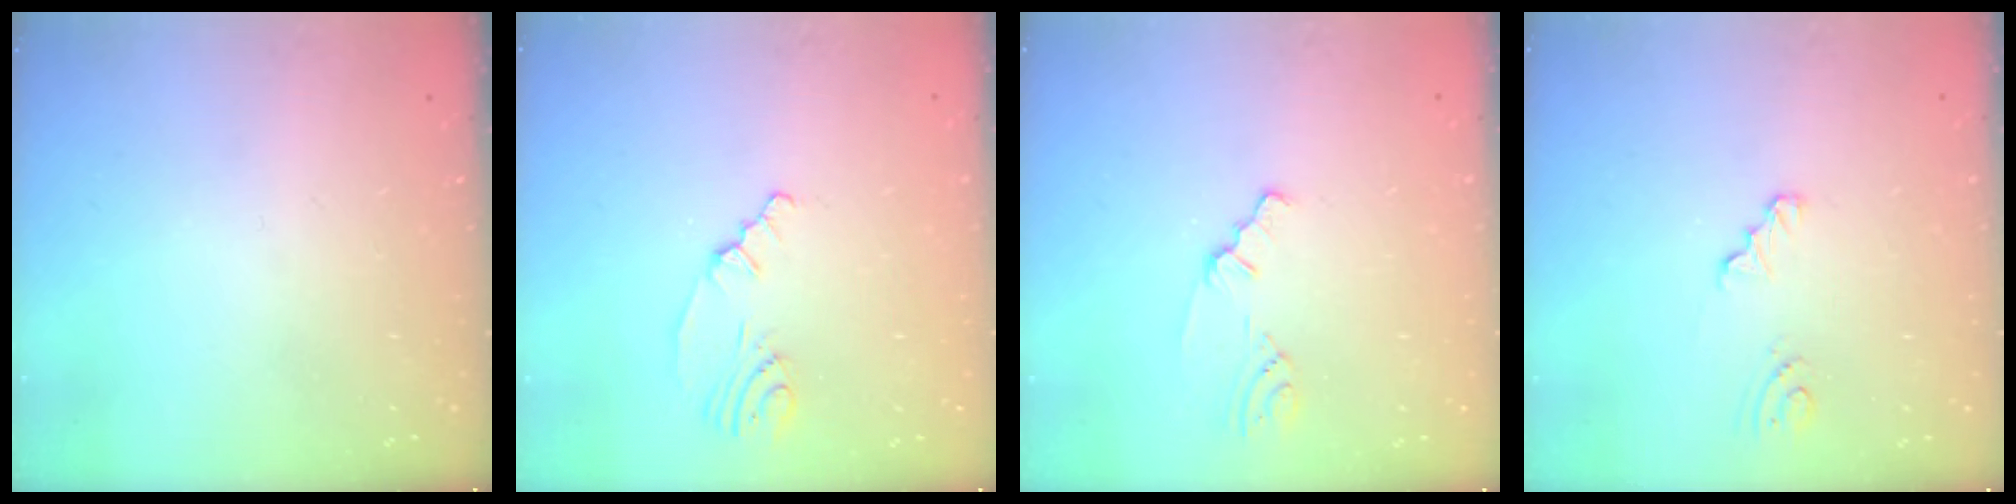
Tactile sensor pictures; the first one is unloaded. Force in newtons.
{"total": 2.2, "press": 1.9, "slide": 1.0}
{"total": 0.8, "press": 0.8, "slide": 0.1}
{"total": 2.4, "press": 2.3, "slide": 0.3}